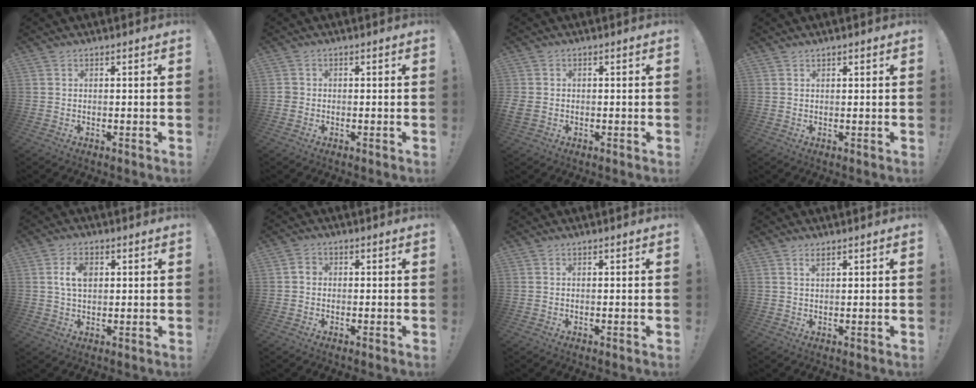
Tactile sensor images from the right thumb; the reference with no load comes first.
{"total": 1.5, "force": [-0.4, 1.4, 0.6], "torque": [-0.015, 0.006, -0.006]}
{"total": 2.9, "force": [-0.5, 2.4, 1.4], "torque": [-0.036, 0.000, -0.009]}
{"total": 0.8, "force": [0.6, 0.4, 0.2], "torque": [0.000, -0.001, 0.011]}
{"total": 6.1, "force": [1.4, 3.6, 4.7], "torque": [-0.078, 0.003, 0.025]}
{"total": 1.5, "force": [-0.5, 1.3, 0.6], "torque": [-0.001, 0.003, -0.011]}
{"total": 0.0}
{"total": 1.6, "force": [1.1, 0.5, 1.0], "torque": [-0.012, -0.004, 0.019]}